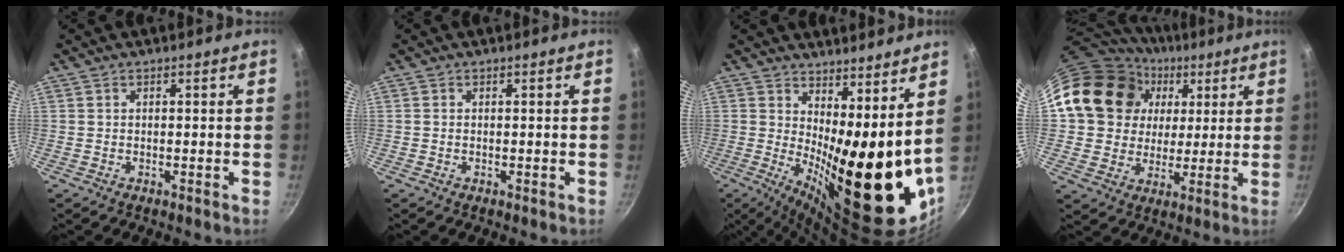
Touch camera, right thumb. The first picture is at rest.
{"total": 0.0}
{"total": 20.5, "force": [5.4, 7.5, 18.3], "torque": [-0.226, -0.061, 0.093]}
{"total": 19.0, "force": [5.2, 16.2, 8.4], "torque": [-0.138, 0.018, 0.089]}